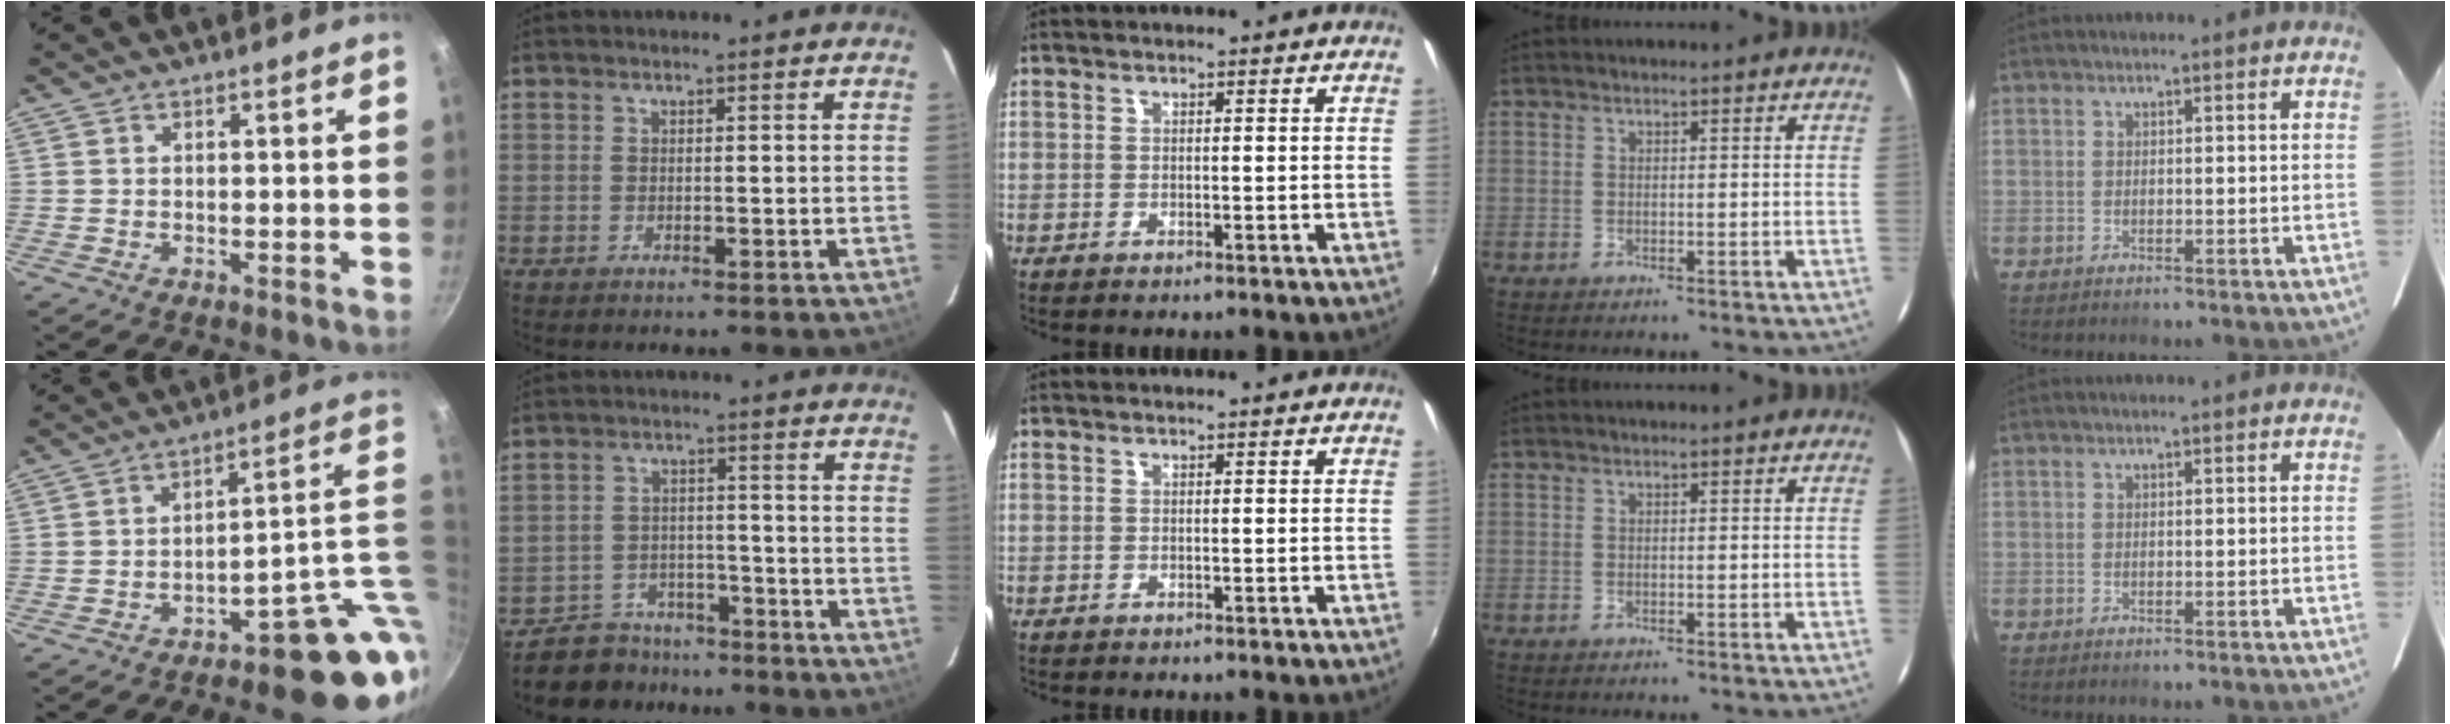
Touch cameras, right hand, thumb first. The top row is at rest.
{"thumb": {"total": 15.4, "force": [-3.7, 6.9, 13.2], "torque": [-0.097, 0.031, -0.044]}, "index": {"total": 8.8, "force": [-7.3, 4.7, 0.8], "torque": [-0.035, 0.020, -0.106]}}